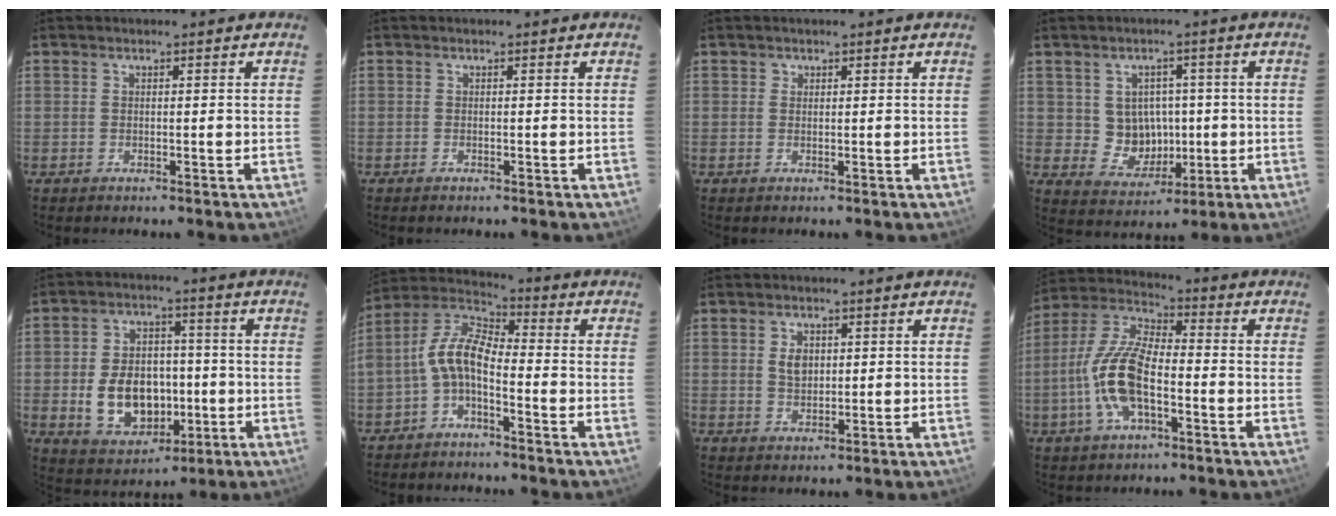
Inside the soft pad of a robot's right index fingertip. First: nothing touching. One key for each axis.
{"total": 0.0}
{"total": 0.7, "fx": 0.2, "fy": 0.7, "fz": -0.1, "tx": 0.006, "ty": 0.004, "tz": 0.002}
{"total": 7.4, "fx": 0.2, "fy": 7.0, "fz": 2.2, "tx": -0.049, "ty": 0.010, "tz": 0.021}
{"total": 12.8, "fx": -2.4, "fy": 9.3, "fz": 8.4, "tx": -0.179, "ty": 0.010, "tz": -0.017}
{"total": 8.1, "fx": -3.0, "fy": 3.7, "fz": 6.5, "tx": -0.150, "ty": 0.021, "tz": -0.066}
{"total": 3.2, "fx": 0.7, "fy": 2.3, "fz": 2.1, "tx": -0.036, "ty": 0.004, "tz": 0.014}
{"total": 13.4, "fx": -3.8, "fy": 5.4, "fz": 11.7, "tx": -0.249, "ty": 0.002, "tz": -0.076}